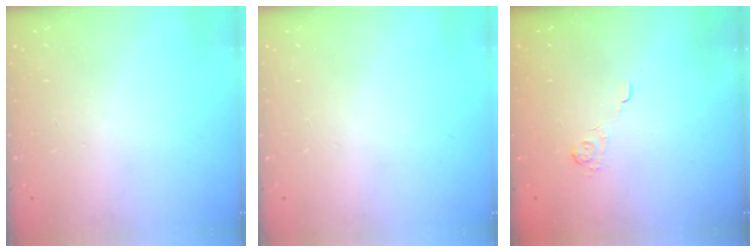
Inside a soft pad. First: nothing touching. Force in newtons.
{"total": 0.0}
{"total": 2.2, "press": 1.7, "slide": 1.4}